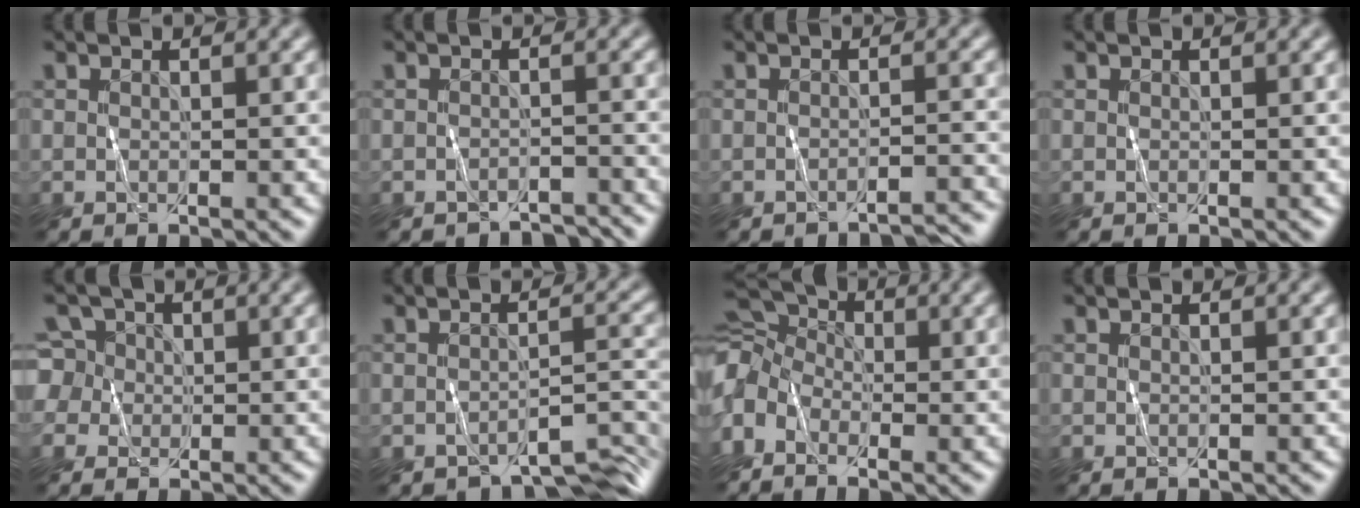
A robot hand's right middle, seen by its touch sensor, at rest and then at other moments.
{"total": 2.5, "force": [-2.4, 0.4, 0.2], "torque": [0.004, 0.001, -0.031]}
{"total": 2.7, "force": [-2.6, 0.2, 0.7], "torque": [0.002, 0.006, -0.034]}
{"total": 0.0}
{"total": 4.6, "force": [0.4, 4.4, 1.4], "torque": [-0.025, 0.036, -0.014]}
{"total": 4.2, "force": [-3.6, 0.9, 1.9], "torque": [-0.021, -0.006, -0.044]}
{"total": 7.8, "force": [-1.2, 5.4, 5.5], "torque": [-0.124, 0.025, -0.033]}
{"total": 0.0}